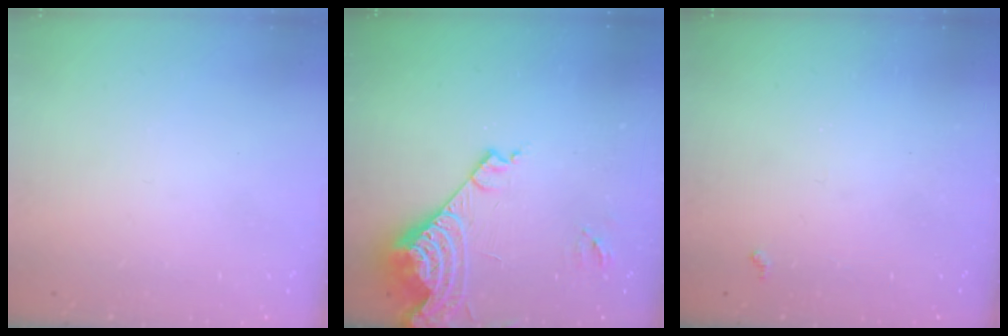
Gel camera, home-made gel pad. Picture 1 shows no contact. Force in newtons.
{"total": 14.5, "press": 14.4, "slide": 1.6}
{"total": 3.9, "press": 3.8, "slide": 0.6}